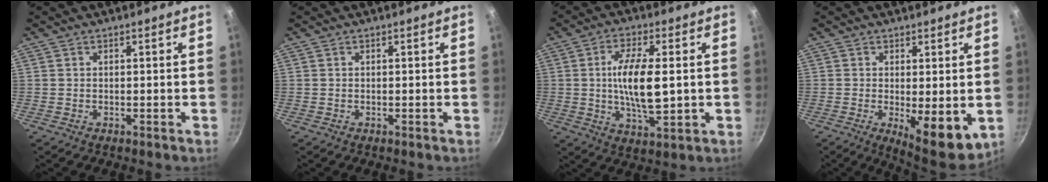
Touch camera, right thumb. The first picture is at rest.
{"total": 0.0}
{"total": 11.8, "force": [0.3, 4.3, 11.0], "torque": [-0.197, 0.001, 0.009]}
{"total": 9.2, "force": [-1.2, 3.2, 8.5], "torque": [-0.103, -0.016, -0.005]}